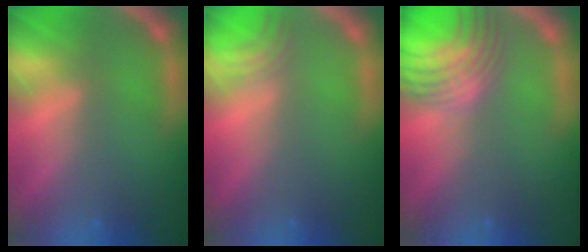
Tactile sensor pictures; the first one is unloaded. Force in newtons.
{"total": 2.0}
{"total": 9.5}